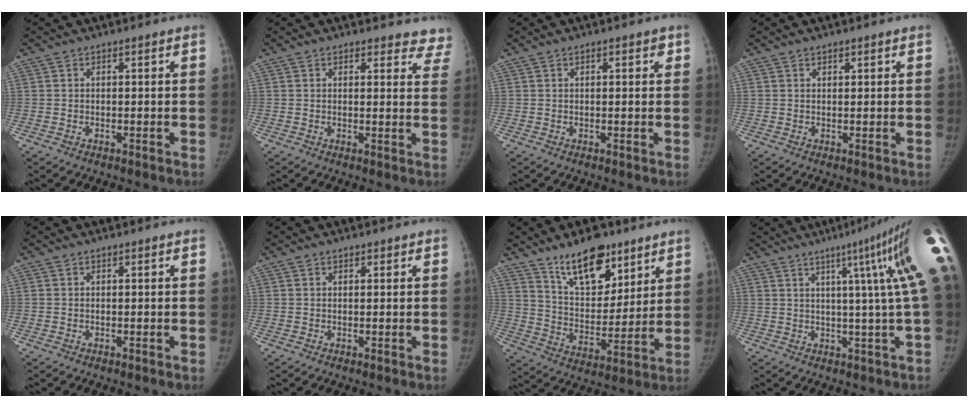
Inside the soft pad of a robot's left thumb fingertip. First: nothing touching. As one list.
[{"total": 7.5, "force": [7.0, 2.9, -0.2], "torque": [0.066, -0.034, 0.040]}, {"total": 1.5, "force": [0.7, 0.8, 1.1], "torque": [-0.008, 0.001, 0.007]}, {"total": 0.7, "force": [0.5, 0.4, 0.3], "torque": [0.002, -0.003, 0.006]}, {"total": 0.0}, {"total": 0.5, "force": [0.3, 0.4, 0.1], "torque": [0.004, -0.002, 0.003]}, {"total": 15.1, "force": [10.3, 7.2, 8.3], "torque": [-0.088, -0.070, 0.181]}, {"total": 15.1, "force": [5.3, -0.3, 14.2], "torque": [-0.175, -0.001, 0.062]}]